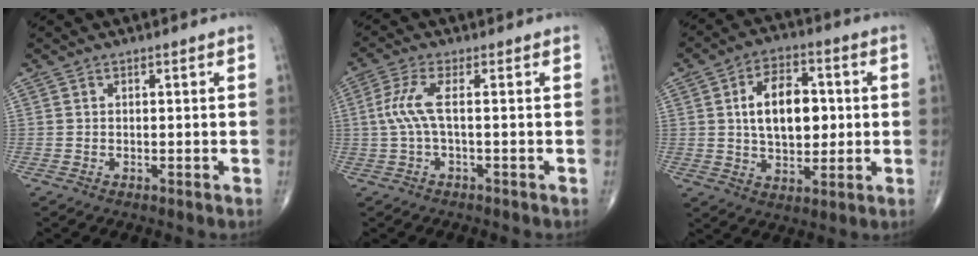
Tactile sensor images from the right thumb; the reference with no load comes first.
{"total": 5.0, "force": [0.0, 0.9, 4.9], "torque": [-0.137, 0.012, -0.004]}
{"total": 12.7, "force": [1.4, 7.7, 10.0], "torque": [-0.138, 0.007, 0.024]}